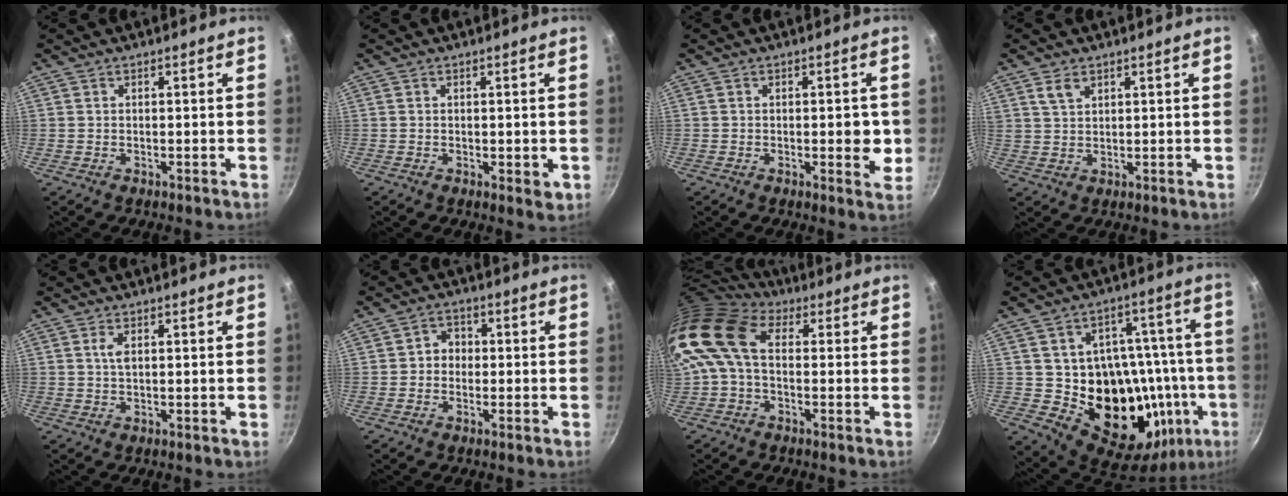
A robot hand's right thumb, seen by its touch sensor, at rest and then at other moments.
{"total": 1.9, "force": [-0.2, 0.9, 1.7], "torque": [-0.021, -0.007, -0.002]}
{"total": 5.2, "force": [-0.4, 2.1, 4.7], "torque": [-0.048, -0.006, -0.006]}
{"total": 3.6, "force": [2.1, 2.1, 2.1], "torque": [-0.033, -0.003, 0.044]}
{"total": 1.8, "force": [0.5, 0.7, 1.6], "torque": [-0.030, 0.000, 0.011]}
{"total": 3.7, "force": [-0.2, 3.3, 1.7], "torque": [-0.002, 0.010, -0.010]}
{"total": 13.8, "force": [1.2, 8.6, 10.7], "torque": [-0.212, 0.023, 0.004]}
{"total": 26.2, "force": [-4.5, 17.8, 18.6], "torque": [-0.208, 0.025, -0.047]}